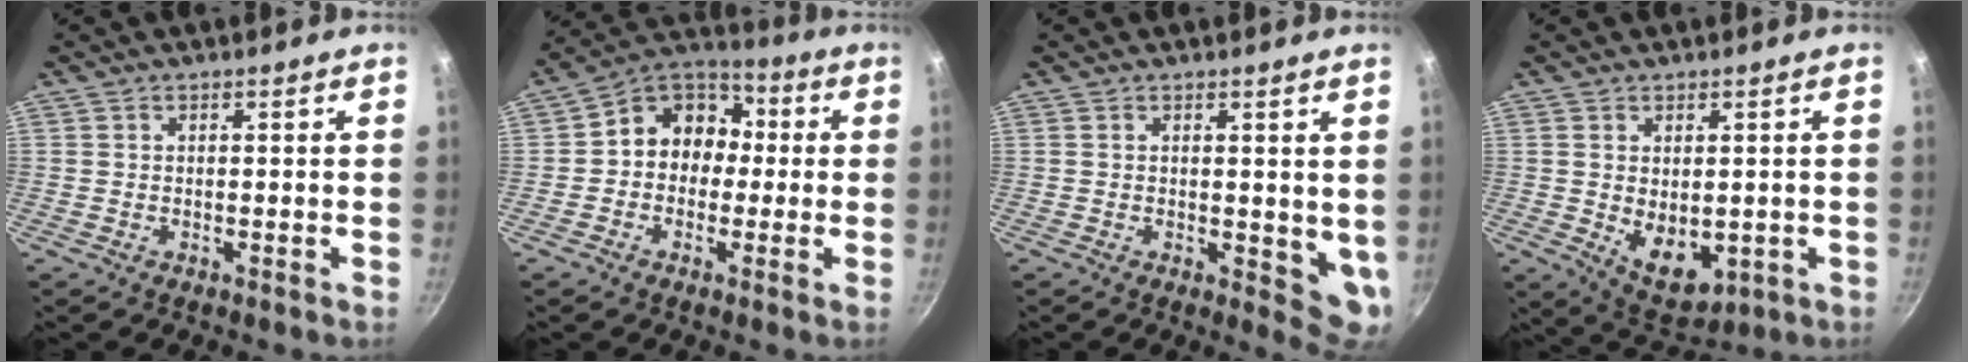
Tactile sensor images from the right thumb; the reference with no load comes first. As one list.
[{"total": 11.1, "force": [-0.2, 9.5, 5.8], "torque": [-0.041, 0.039, -0.027]}, {"total": 5.7, "force": [1.4, 2.7, 4.8], "torque": [-0.053, -0.021, 0.020]}, {"total": 8.3, "force": [-0.5, 5.4, 6.3], "torque": [-0.078, -0.018, 0.014]}]